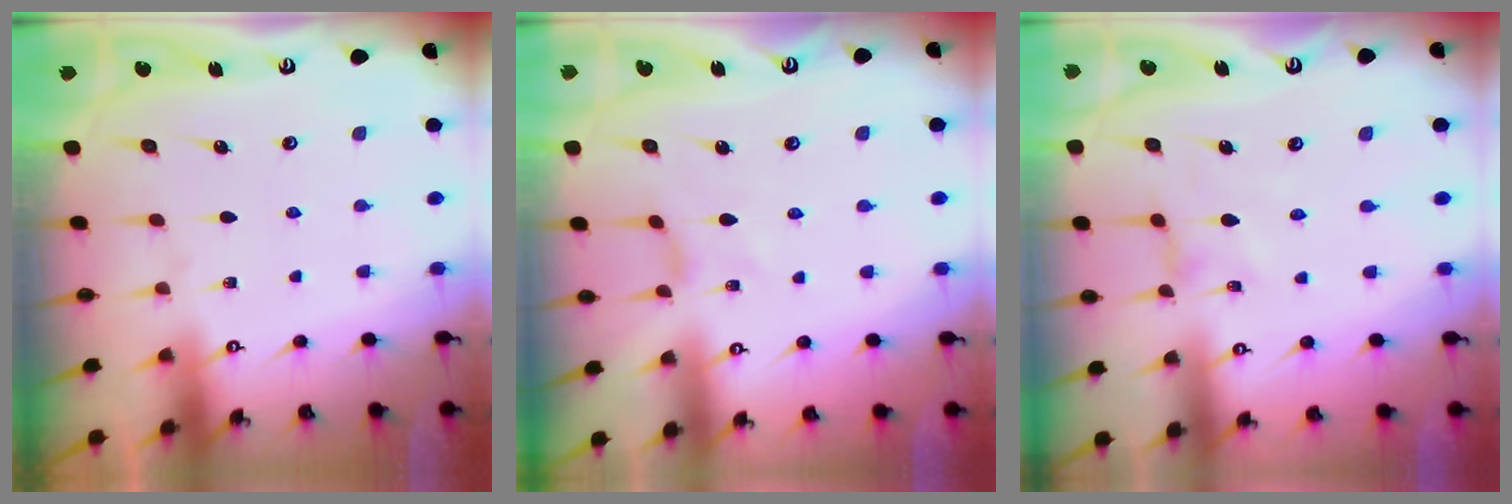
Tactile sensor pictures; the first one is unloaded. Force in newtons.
{"total": 0.0}
{"total": 1.2, "press": 1.1, "slide": 0.4}